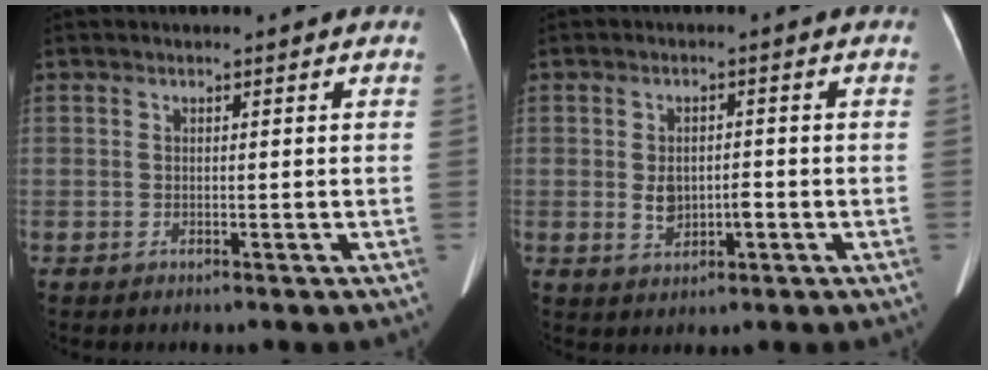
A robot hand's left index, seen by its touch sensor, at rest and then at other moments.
{"total": 3.8, "force": [-0.7, 2.3, 2.9], "torque": [-0.055, 0.005, -0.004]}